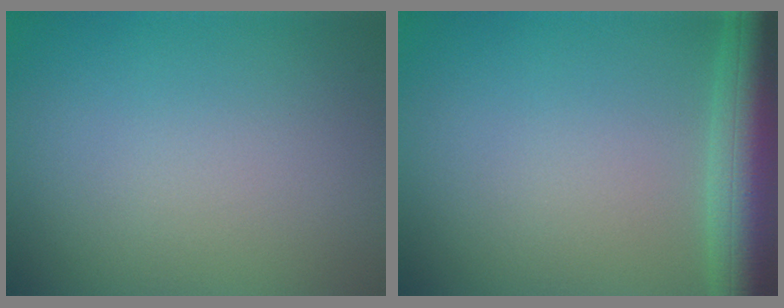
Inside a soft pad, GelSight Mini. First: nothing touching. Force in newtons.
{"total": 7.5, "press": 7.5, "slide": 0.4}